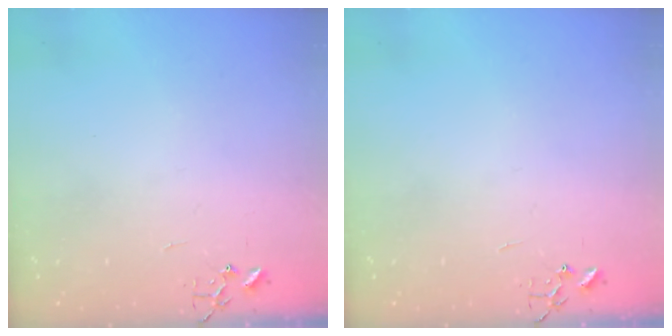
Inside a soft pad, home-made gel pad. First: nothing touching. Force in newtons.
{"total": 0.0}